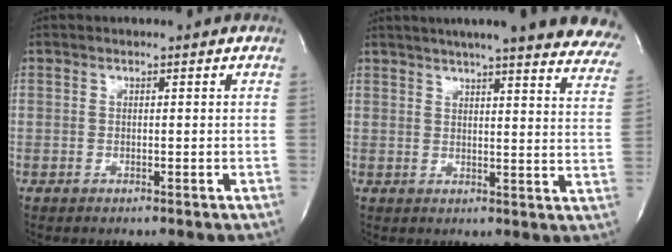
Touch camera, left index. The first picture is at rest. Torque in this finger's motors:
{"motor_torque": [0.34, -0.41, 0.71, 0.14]}